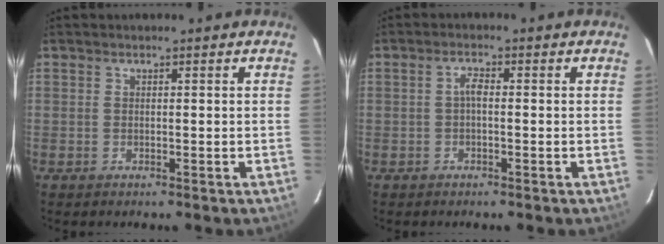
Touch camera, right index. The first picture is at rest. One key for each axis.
{"total": 1.7, "fx": -0.3, "fy": 0.6, "fz": 1.6, "tx": -0.032, "ty": 0.008, "tz": -0.008}